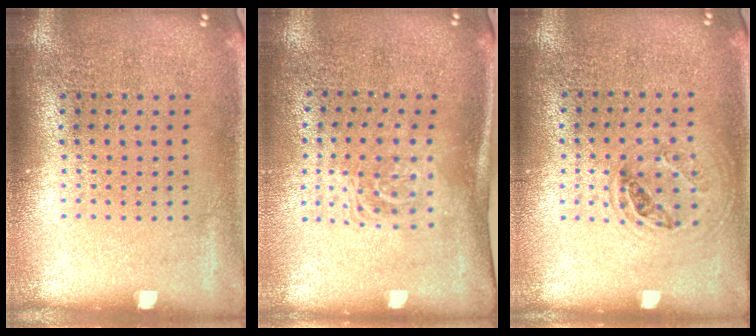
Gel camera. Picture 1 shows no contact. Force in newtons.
{"total": 1.7, "press": 1.2, "slide": 1.1}
{"total": 1.0, "press": 0.9, "slide": 0.3}